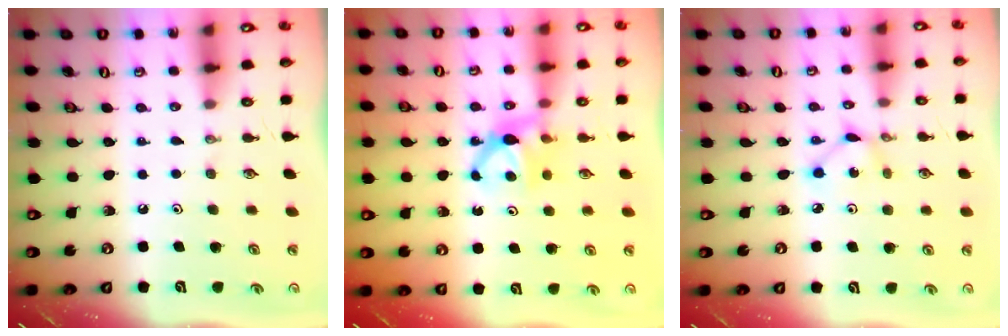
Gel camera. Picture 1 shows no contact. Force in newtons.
{"total": 6.4, "press": 6.3, "slide": 0.4}
{"total": 2.9, "press": 2.9, "slide": 0.1}